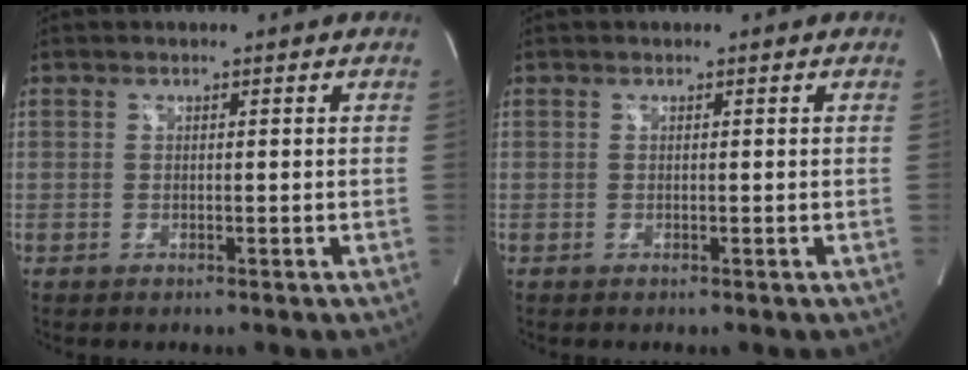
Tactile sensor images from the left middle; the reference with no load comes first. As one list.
[{"total": 0.0}]